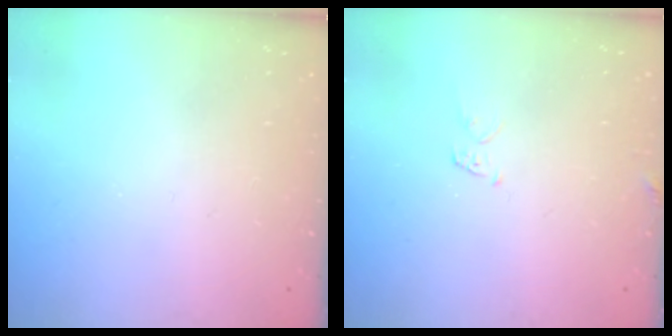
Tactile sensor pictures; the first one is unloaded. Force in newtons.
{"total": 5.0, "press": 5.0, "slide": 0.1}